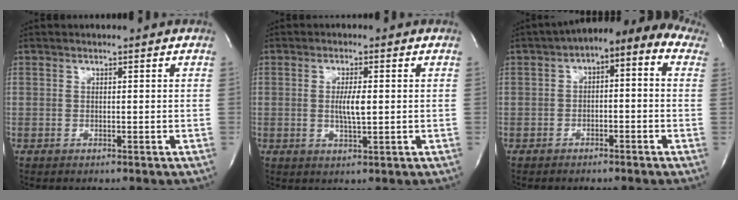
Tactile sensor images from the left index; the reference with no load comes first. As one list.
[{"total": 3.8, "force": [0.1, 0.6, 3.8], "torque": [-0.070, -0.003, 0.003]}, {"total": 9.4, "force": [3.4, 4.4, 7.5], "torque": [-0.096, 0.045, 0.038]}]